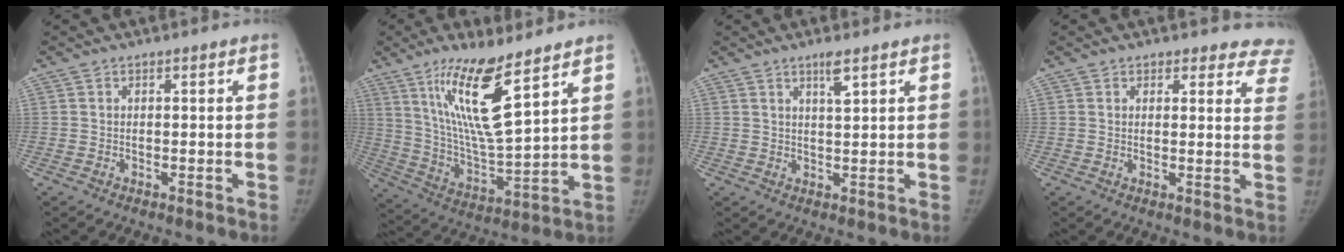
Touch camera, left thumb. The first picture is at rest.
{"total": 16.7, "force": [9.6, 3.3, 13.2], "torque": [-0.237, -0.061, 0.191]}
{"total": 3.0, "force": [1.9, 0.4, 2.3], "torque": [-0.039, -0.010, 0.034]}
{"total": 9.5, "force": [8.5, 4.2, 0.8], "torque": [0.065, -0.036, 0.059]}